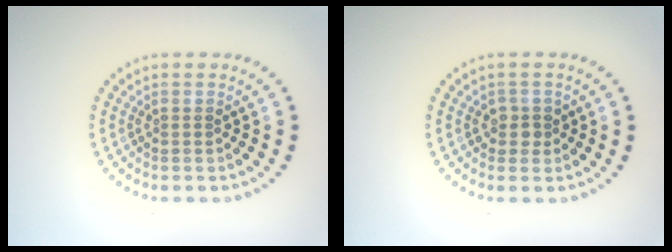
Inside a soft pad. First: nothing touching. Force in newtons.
{"total": 1.5, "press": 1.3, "slide": 0.7}